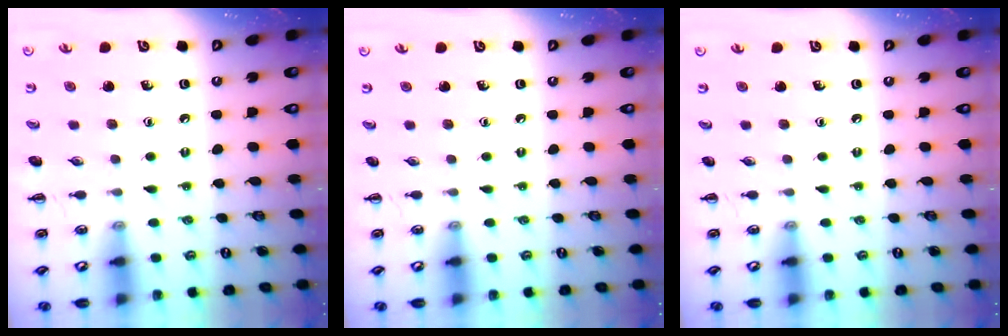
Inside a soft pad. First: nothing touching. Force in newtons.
{"total": 0.0}
{"total": 0.0}